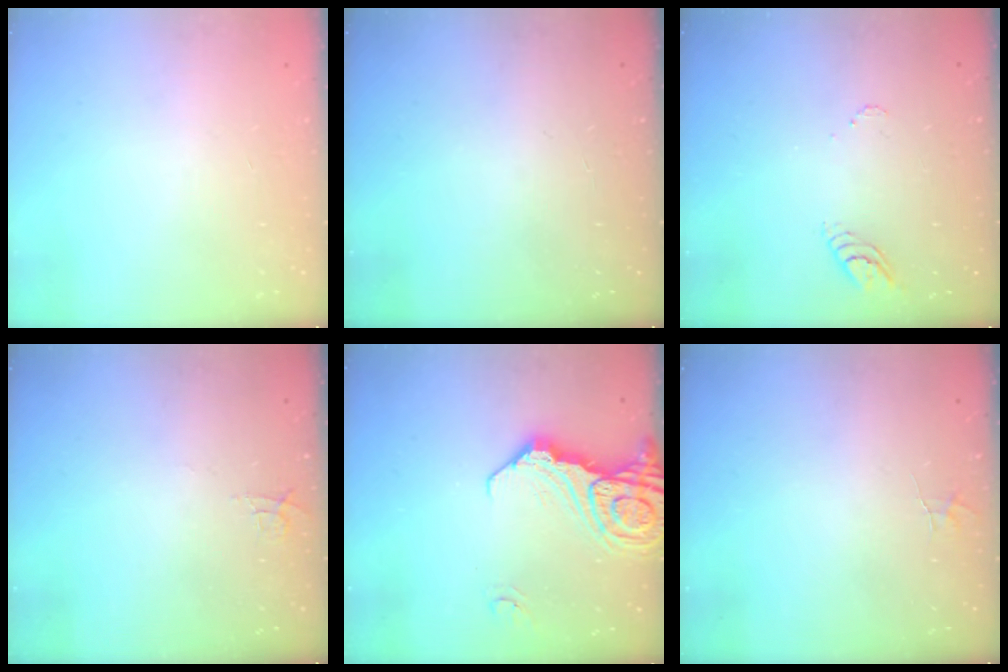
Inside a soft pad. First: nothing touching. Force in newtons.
{"total": 2.4, "press": 2.4, "slide": 0.2}
{"total": 3.5, "press": 3.5, "slide": 0.3}
{"total": 2.9, "press": 2.9, "slide": 0.3}
{"total": 15.0, "press": 14.9, "slide": 1.9}
{"total": 3.0, "press": 3.0, "slide": 0.4}